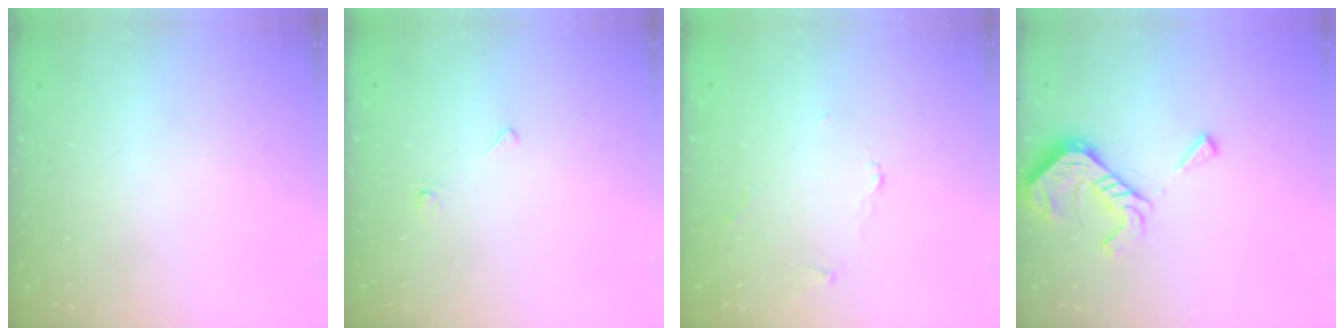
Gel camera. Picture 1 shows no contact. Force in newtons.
{"total": 4.5, "press": 4.5, "slide": 0.5}
{"total": 2.7, "press": 2.7, "slide": 0.3}
{"total": 12.3, "press": 12.2, "slide": 1.5}